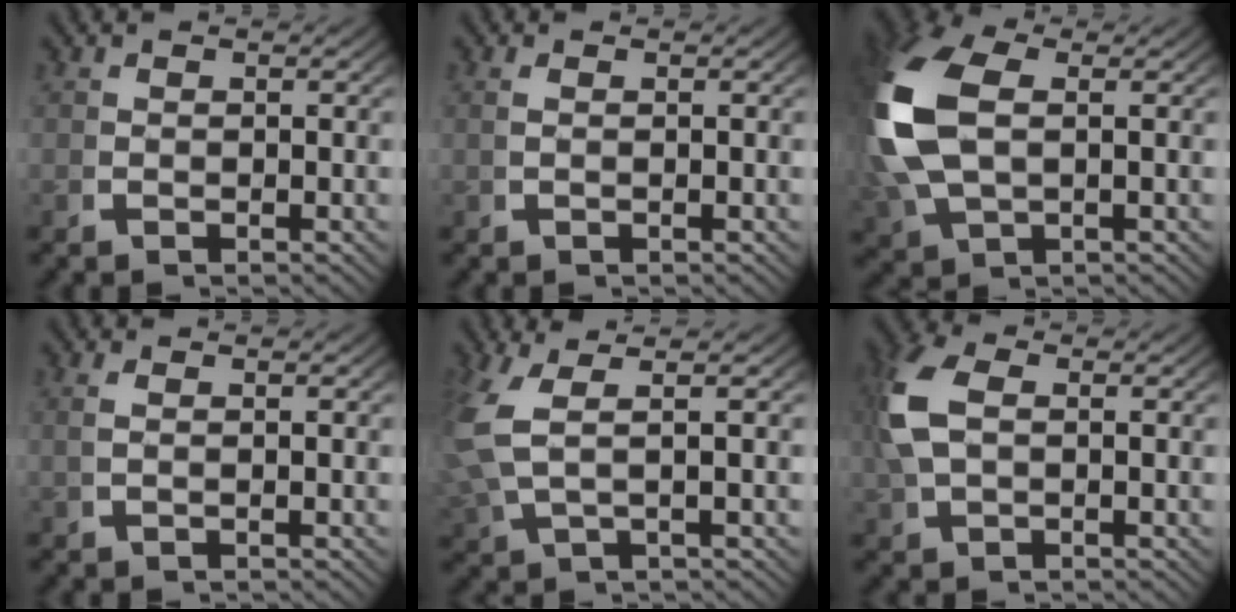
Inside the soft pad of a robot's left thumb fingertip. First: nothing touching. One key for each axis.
{"total": 0.5, "fx": 0.1, "fy": -0.2, "fz": 0.5, "tx": -0.017, "ty": 0.002, "tz": 0.006}
{"total": 9.7, "fx": 0.9, "fy": 6.2, "fz": 7.4, "tx": -0.215, "ty": -0.018, "tz": 0.038}
{"total": 0.8, "fx": 0.3, "fy": -0.2, "fz": 0.7, "tx": -0.024, "ty": 0.003, "tz": 0.010}
{"total": 5.6, "fx": 1.7, "fy": 2.7, "fz": 4.7, "tx": -0.129, "ty": -0.004, "tz": 0.037}
{"total": 5.0, "fx": 0.8, "fy": 3.3, "fz": 3.7, "tx": -0.112, "ty": -0.005, "tz": 0.025}